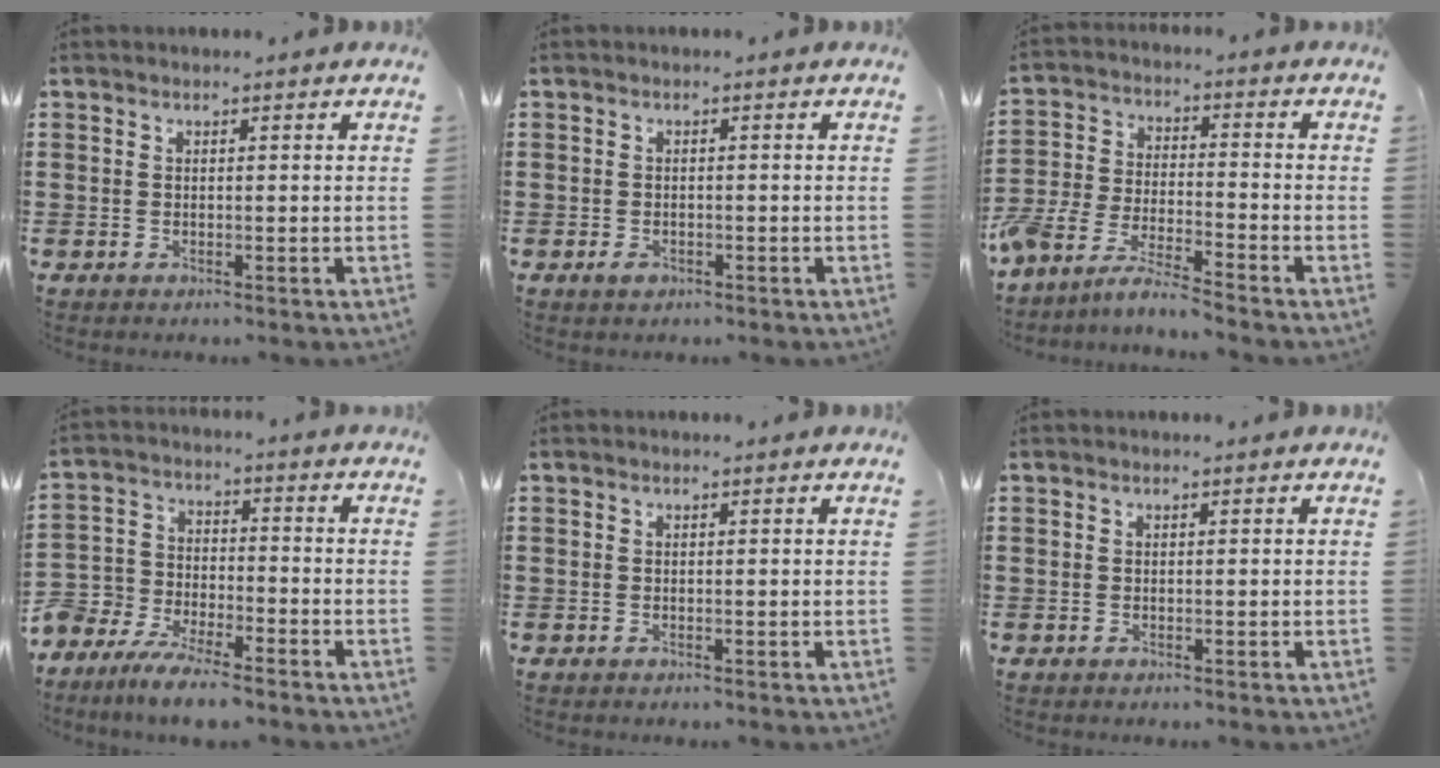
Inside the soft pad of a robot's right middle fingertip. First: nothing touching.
{"total": 1.0, "force": [-0.6, 0.5, 0.5], "torque": [-0.012, -0.003, -0.012]}
{"total": 6.8, "force": [-6.6, 0.0, 1.3], "torque": [-0.045, -0.007, -0.137]}
{"total": 7.1, "force": [-6.8, 1.6, 1.4], "torque": [-0.045, 0.007, -0.138]}
{"total": 0.0}
{"total": 0.0}